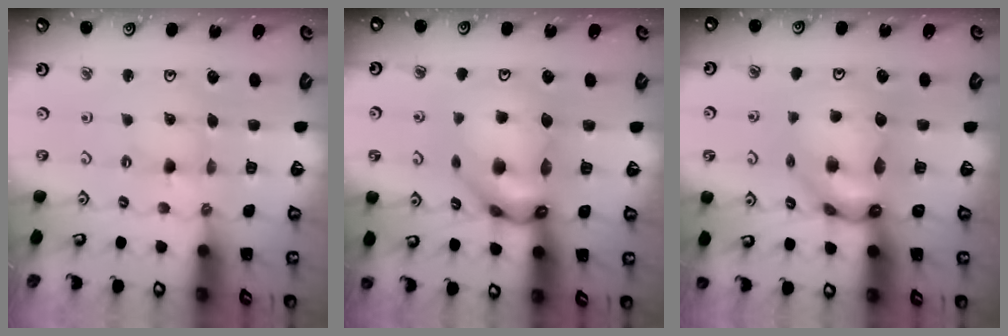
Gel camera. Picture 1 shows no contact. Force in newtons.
{"total": 14.1, "press": 14.0, "slide": 1.4}
{"total": 10.9, "press": 10.9, "slide": 1.1}